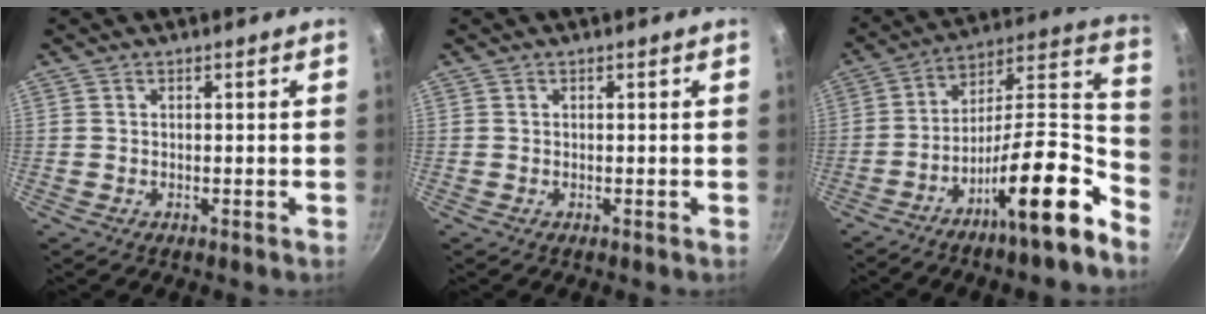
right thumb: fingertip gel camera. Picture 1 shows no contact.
{"total": 0.0}
{"total": 19.6, "force": [-11.8, 4.2, 15.1], "torque": [-0.189, 0.100, -0.209]}